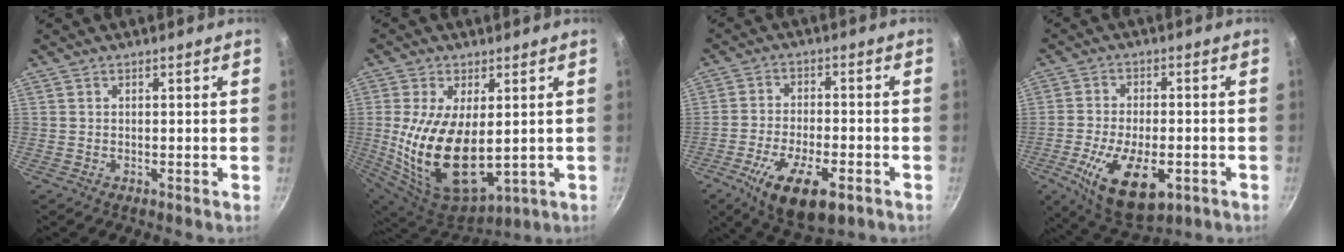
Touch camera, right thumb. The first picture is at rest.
{"total": 17.6, "force": [0.1, 9.5, 14.9], "torque": [-0.281, -0.020, 0.020]}
{"total": 14.3, "force": [-6.8, 5.8, 11.1], "torque": [-0.188, 0.016, -0.113]}
{"total": 15.7, "force": [-5.5, 7.8, 12.5], "torque": [-0.209, 0.004, -0.083]}